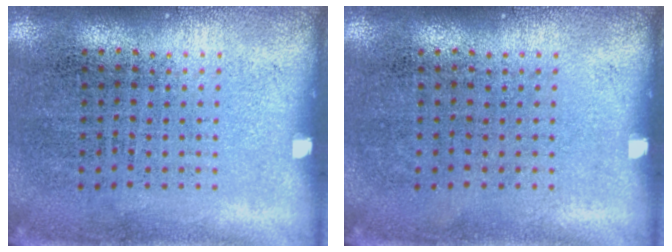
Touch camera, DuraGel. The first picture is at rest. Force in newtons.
{"total": 0.0}